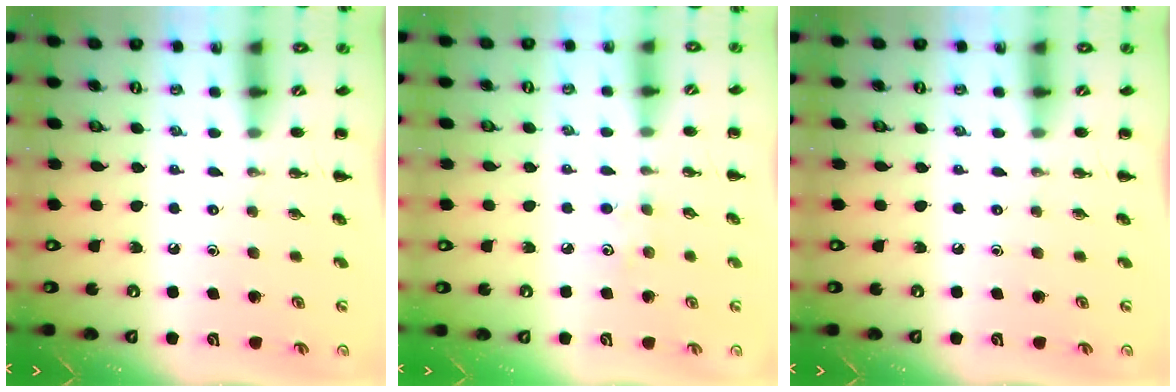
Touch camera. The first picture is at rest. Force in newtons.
{"total": 2.7, "press": 2.6, "slide": 0.7}
{"total": 0.0}